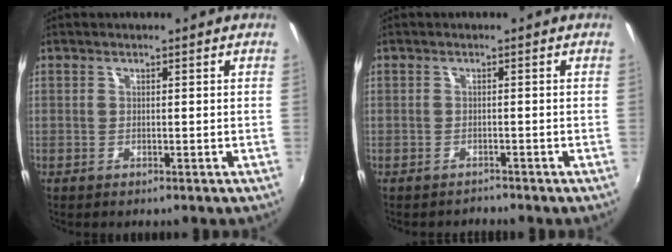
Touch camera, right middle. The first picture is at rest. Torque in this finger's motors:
{"motor_torque": [-0.05, -0.07, -0.20, -0.01]}